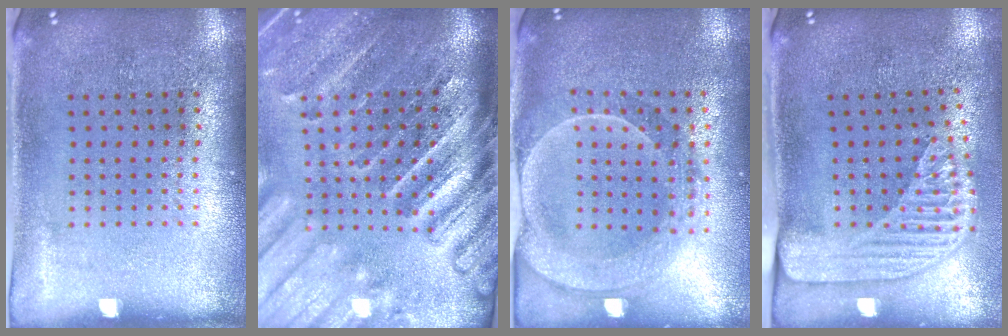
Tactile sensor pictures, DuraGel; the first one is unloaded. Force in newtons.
{"total": 4.4, "press": 3.6, "slide": 2.6}
{"total": 2.2, "press": 2.1, "slide": 0.9}
{"total": 2.3, "press": 1.8, "slide": 1.5}